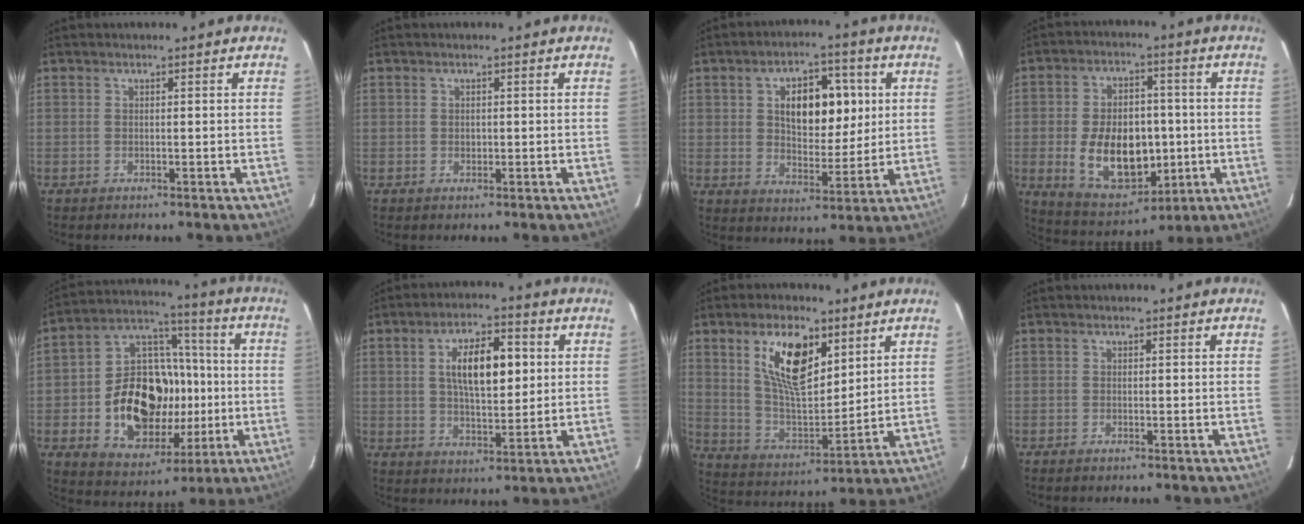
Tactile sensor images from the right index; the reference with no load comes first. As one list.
[{"total": 0.8, "force": [0.0, 0.8, 0.2], "torque": [-0.001, 0.001, 0.002]}, {"total": 12.0, "force": [2.9, 7.0, 9.2], "torque": [-0.148, 0.018, 0.052]}, {"total": 15.9, "force": [-2.4, 10.2, 12.0], "torque": [-0.233, 0.002, -0.014]}, {"total": 20.5, "force": [-2.9, 14.8, 13.9], "torque": [-0.278, 0.033, -0.029]}, {"total": 11.1, "force": [2.4, 4.6, 9.8], "torque": [-0.166, 0.014, 0.044]}, {"total": 14.4, "force": [7.0, 6.5, 10.8], "torque": [-0.193, 0.008, 0.140]}, {"total": 0.6, "force": [-0.5, 0.1, 0.2], "torque": [-0.006, -0.002, -0.010]}]